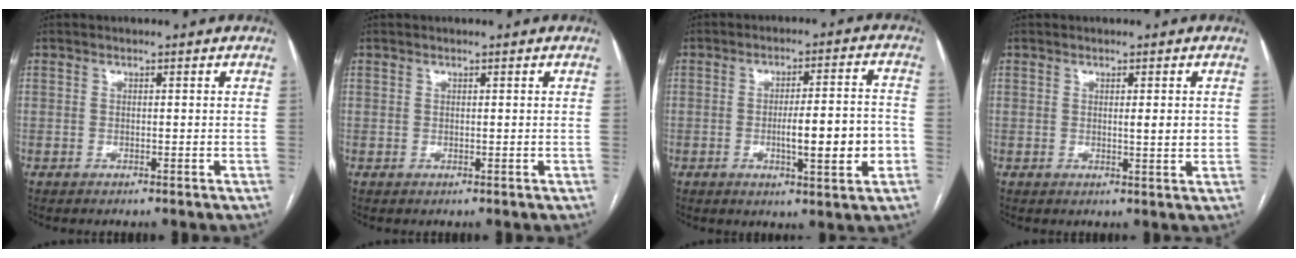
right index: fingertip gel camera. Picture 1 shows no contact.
{"total": 0.0}
{"total": 9.8, "force": [-2.5, 1.2, 9.4], "torque": [-0.143, 0.007, -0.033]}
{"total": 2.5, "force": [0.4, 0.3, 2.5], "torque": [-0.037, -0.003, 0.006]}